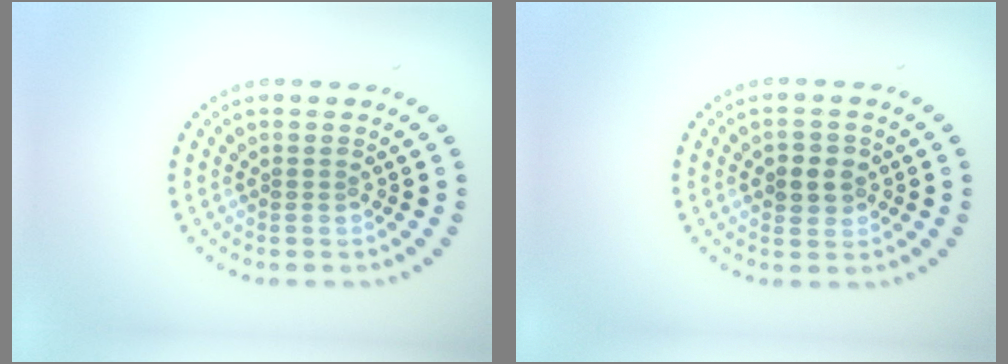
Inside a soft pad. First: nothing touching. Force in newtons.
{"total": 2.6, "press": 2.5, "slide": 0.6}